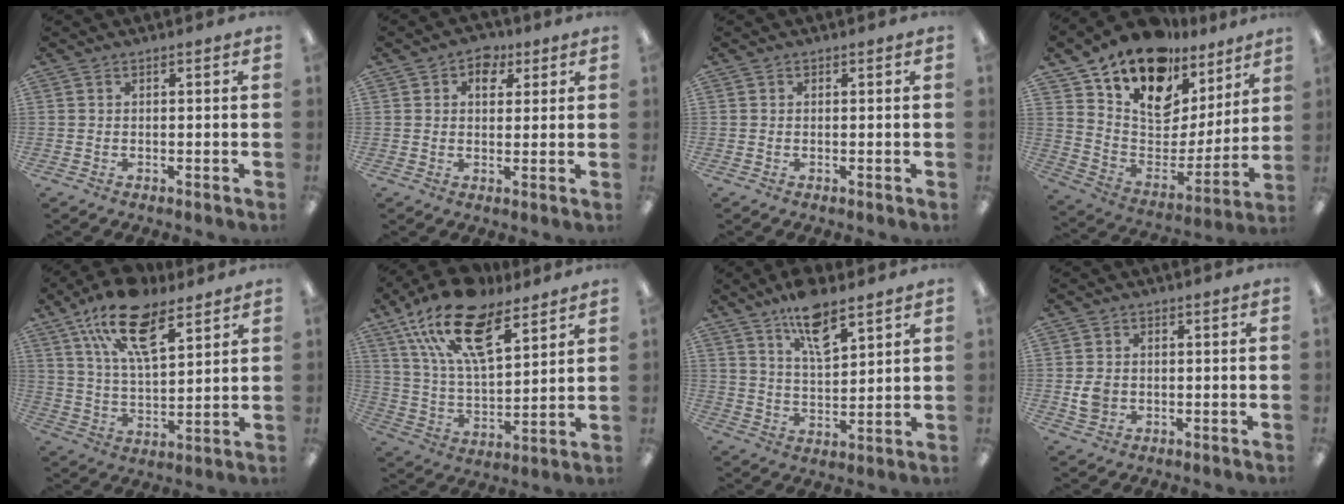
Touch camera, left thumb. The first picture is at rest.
{"total": 4.9, "force": [2.3, 3.8, 2.2], "torque": [-0.013, -0.006, 0.035]}
{"total": 0.0}
{"total": 18.8, "force": [14.0, 10.0, 7.5], "torque": [-0.143, -0.098, 0.253]}
{"total": 17.3, "force": [10.4, 7.6, 11.5], "torque": [-0.204, -0.034, 0.185]}
{"total": 20.6, "force": [12.9, 8.9, 13.3], "torque": [-0.243, -0.064, 0.228]}
{"total": 10.9, "force": [7.7, 4.2, 6.4], "torque": [-0.105, -0.034, 0.134]}
{"total": 4.2, "force": [-0.3, 3.7, 2.0], "torque": [-0.020, 0.001, -0.005]}